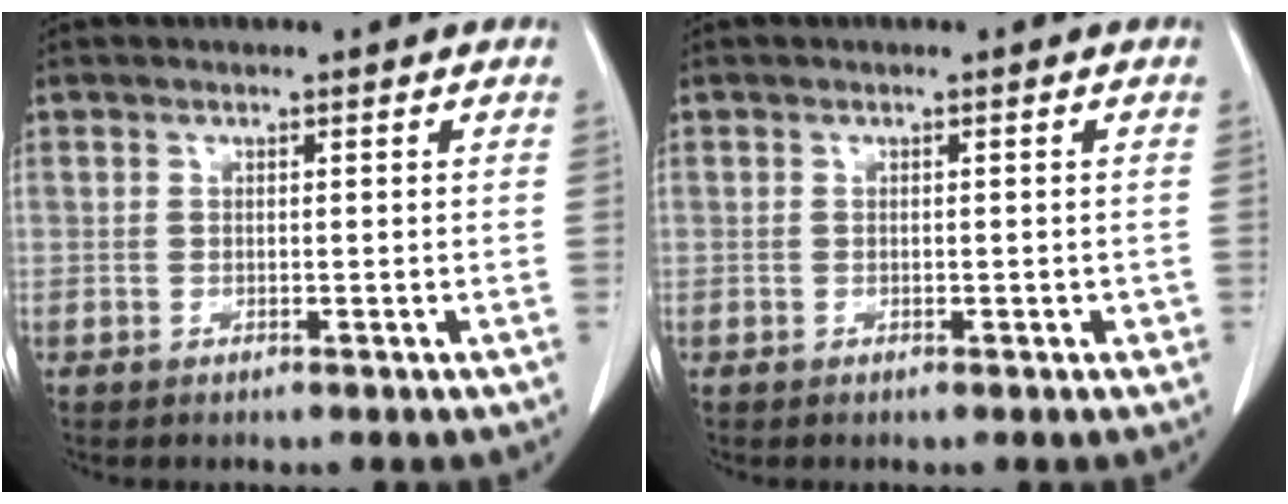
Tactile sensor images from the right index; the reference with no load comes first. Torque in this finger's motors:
{"motor_torque": [-0.16, 0.24, -0.03, 0.00]}